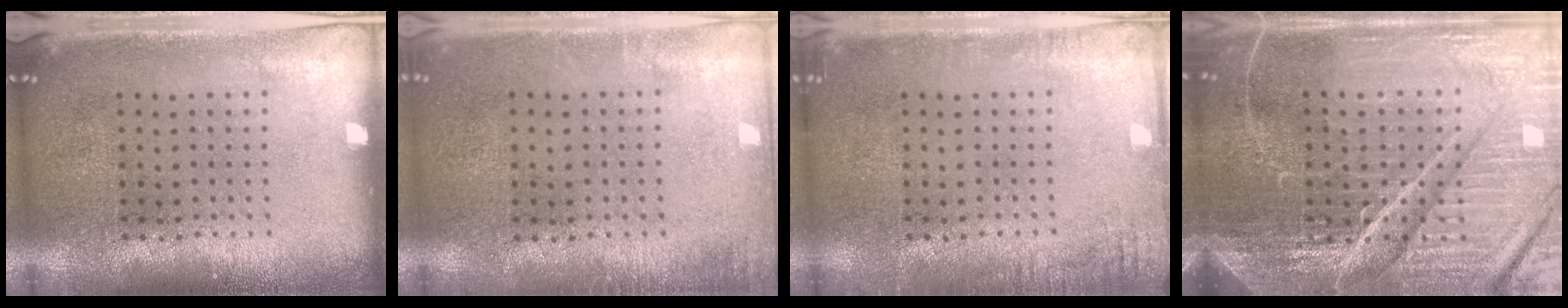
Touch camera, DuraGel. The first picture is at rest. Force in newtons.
{"total": 0.8, "press": 0.8, "slide": 0.1}
{"total": 1.7, "press": 1.7, "slide": 0.2}
{"total": 6.3, "press": 5.6, "slide": 2.8}